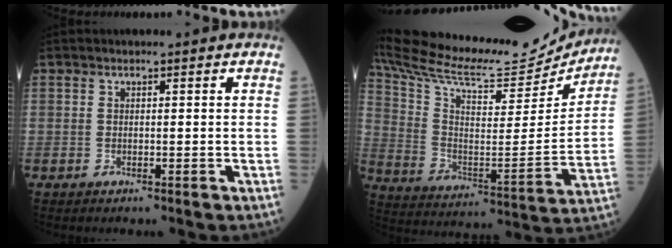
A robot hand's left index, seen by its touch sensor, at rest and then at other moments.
{"total": 28.7, "force": [26.2, 5.7, 10.3], "torque": [-0.206, -0.042, 0.382]}